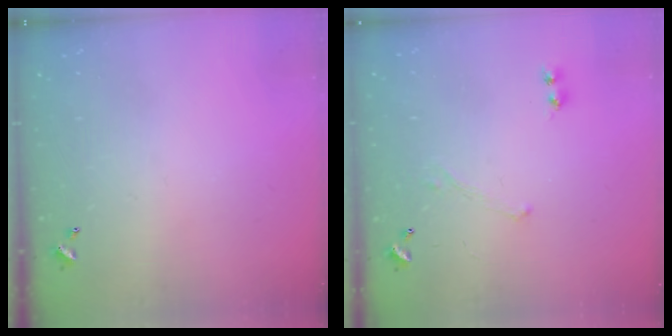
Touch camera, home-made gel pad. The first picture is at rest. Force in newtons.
{"total": 0.7, "press": 0.6, "slide": 0.2}